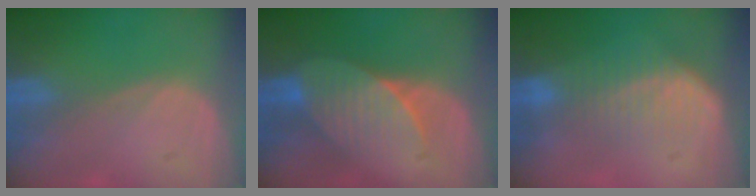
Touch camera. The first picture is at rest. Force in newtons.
{"total": 7.4, "press": 6.9, "slide": 2.6}
{"total": 6.5, "press": 5.9, "slide": 2.7}